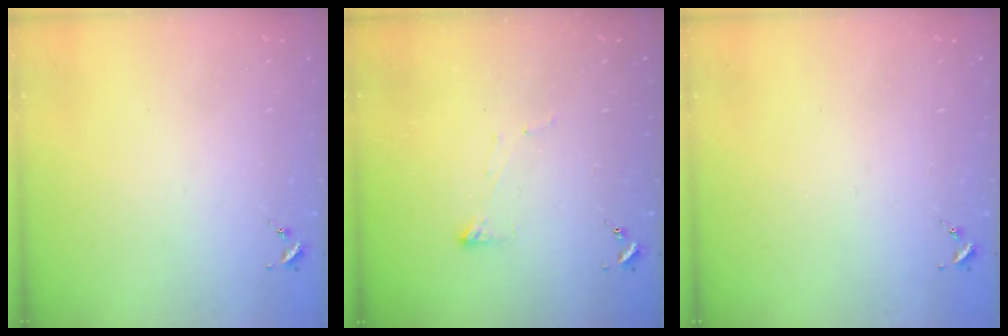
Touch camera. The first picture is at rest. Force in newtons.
{"total": 3.6, "press": 3.5, "slide": 0.5}
{"total": 0.0}